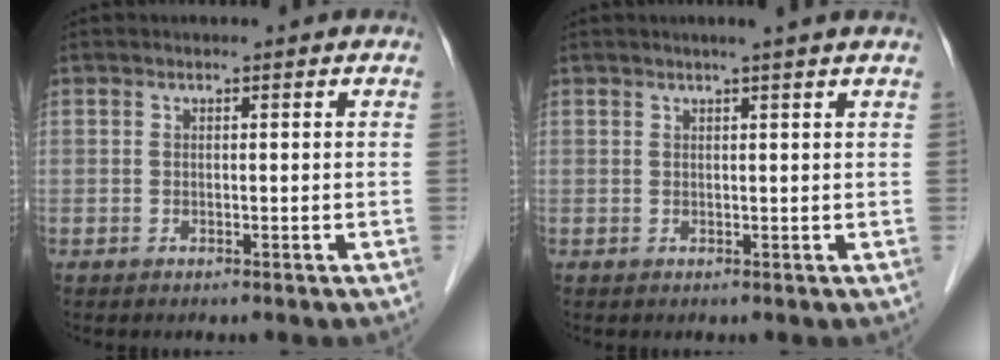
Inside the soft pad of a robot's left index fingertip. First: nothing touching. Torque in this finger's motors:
{"motor_torque": [0.00, -0.19, 0.04, 0.03]}